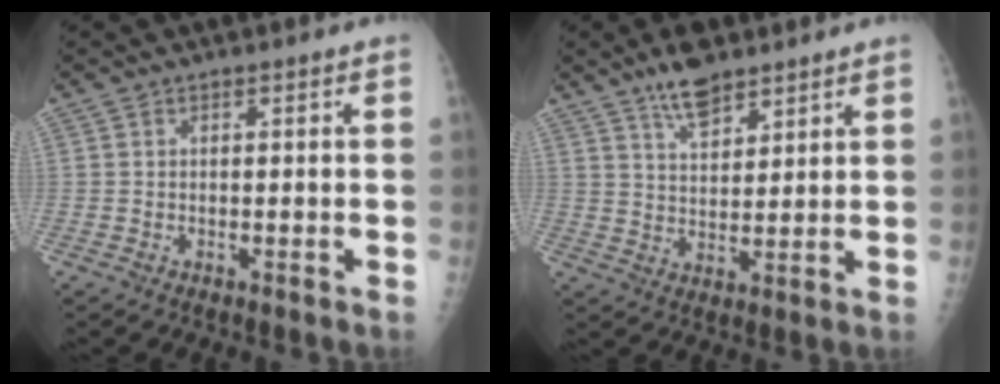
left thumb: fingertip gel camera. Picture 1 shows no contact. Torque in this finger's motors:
{"motor_torque": [0.05, -0.04, 0.36, -0.20, 0.03]}